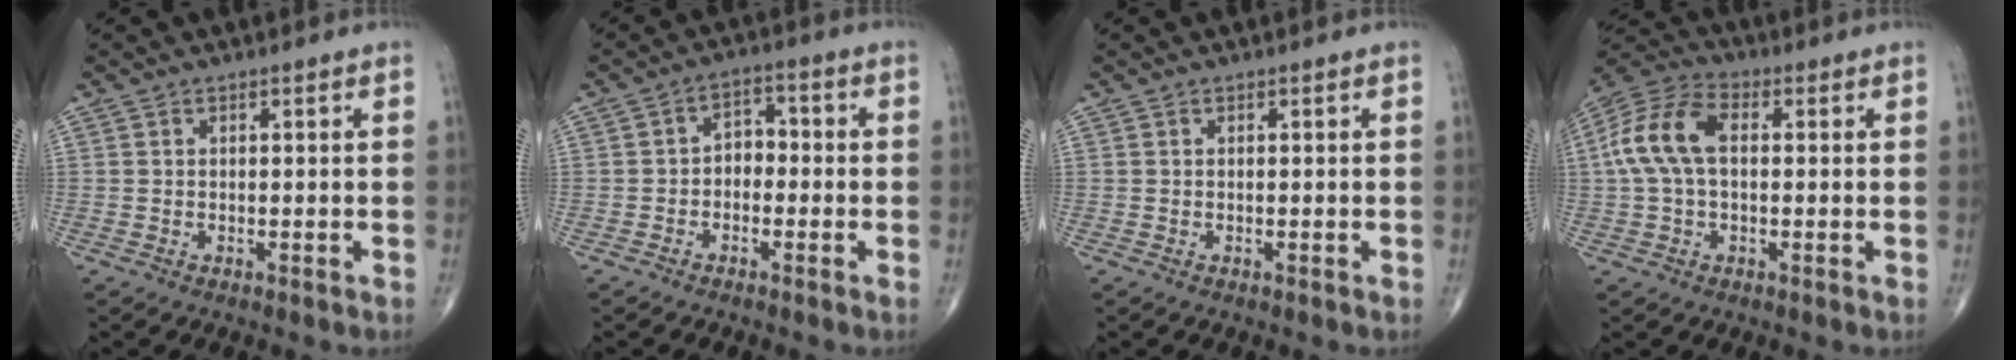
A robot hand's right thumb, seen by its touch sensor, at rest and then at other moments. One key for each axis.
{"total": 4.2, "fx": -1.1, "fy": 3.1, "fz": 2.7, "tx": -0.022, "ty": 0.027, "tz": -0.032}
{"total": 0.0}
{"total": 12.0, "fx": 1.2, "fy": 7.2, "fz": 9.5, "tx": -0.203, "ty": 0.033, "tz": 0.015}